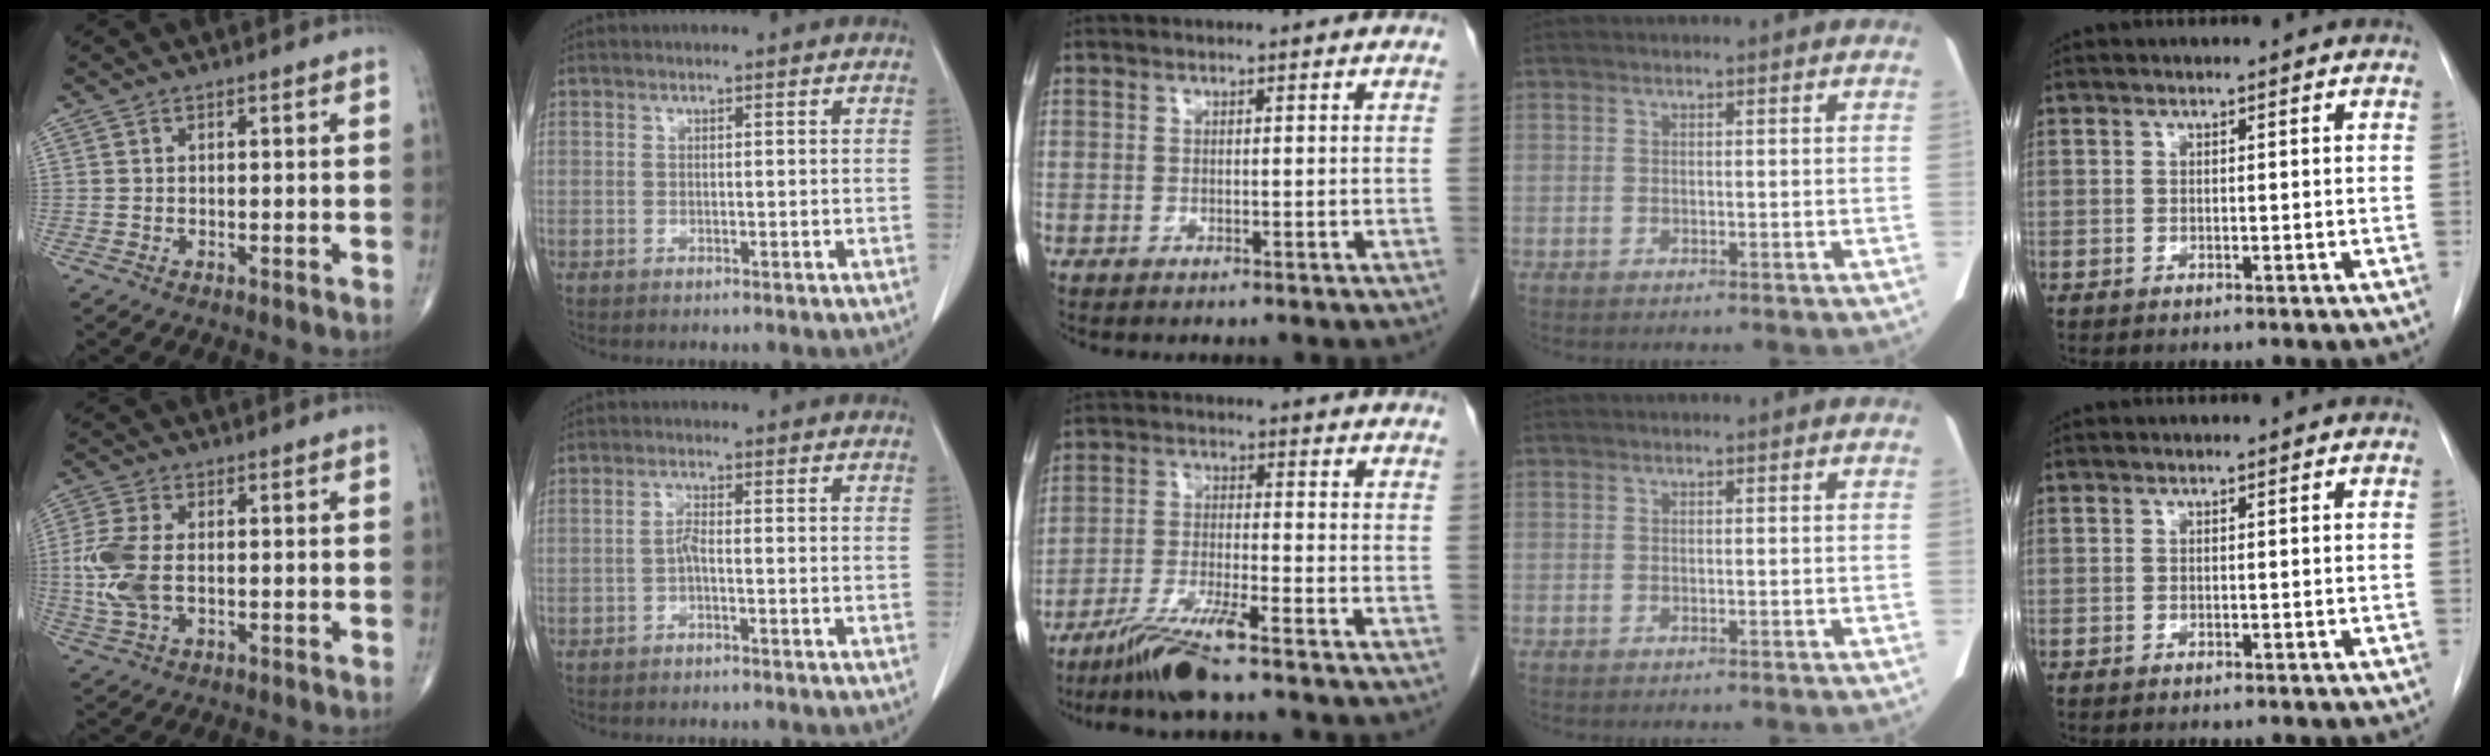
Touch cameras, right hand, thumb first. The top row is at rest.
{"thumb": {"total": 8.6, "force": [-0.4, 4.8, 7.2], "torque": [-0.179, 0.000, -0.008]}, "index": {"total": 1.6, "force": [-0.7, 0.2, 1.4], "torque": [-0.026, 0.004, -0.013]}, "middle": {"total": 8.1, "force": [-6.1, -0.2, 5.2], "torque": [-0.105, -0.028, -0.118]}}